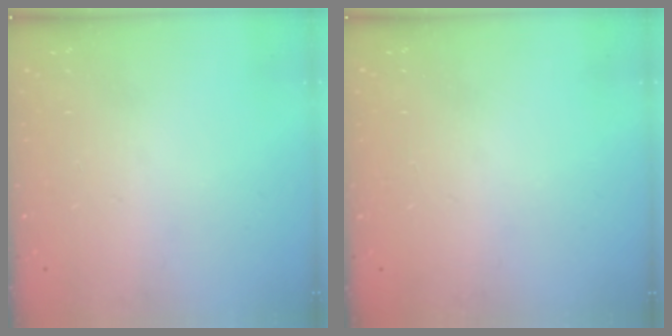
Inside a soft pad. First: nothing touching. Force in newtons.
{"total": 0.0}